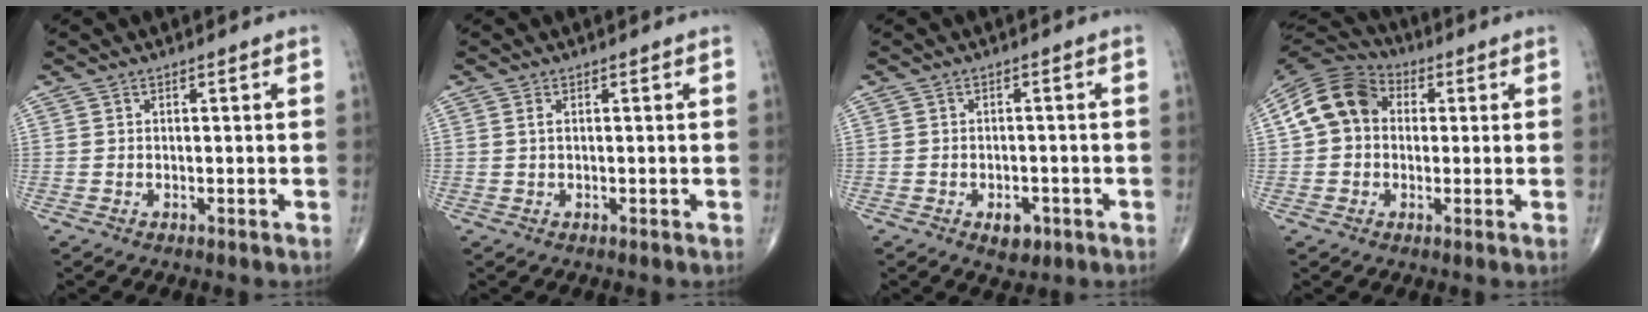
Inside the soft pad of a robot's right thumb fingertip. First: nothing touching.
{"total": 0.9, "force": [0.2, 0.3, 0.8], "torque": [-0.021, 0.006, 0.005]}
{"total": 3.8, "force": [-1.7, 2.4, 2.4], "torque": [-0.022, 0.004, -0.020]}
{"total": 11.5, "force": [1.5, 9.2, 6.8], "torque": [-0.117, 0.028, 0.012]}